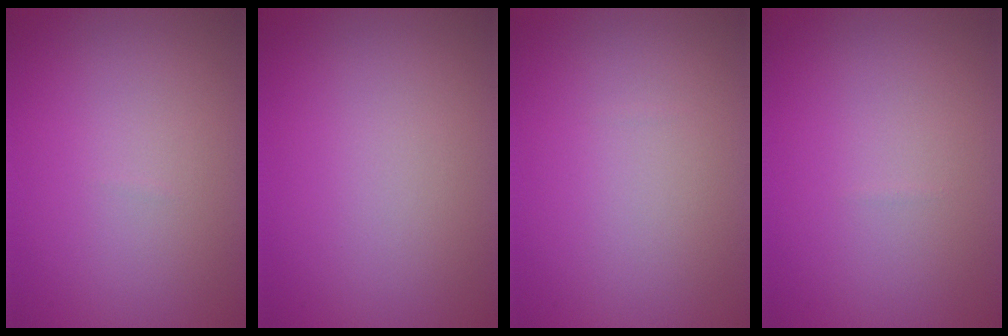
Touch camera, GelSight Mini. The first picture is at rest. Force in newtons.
{"total": 0.0}
{"total": 0.0}
{"total": 0.0}